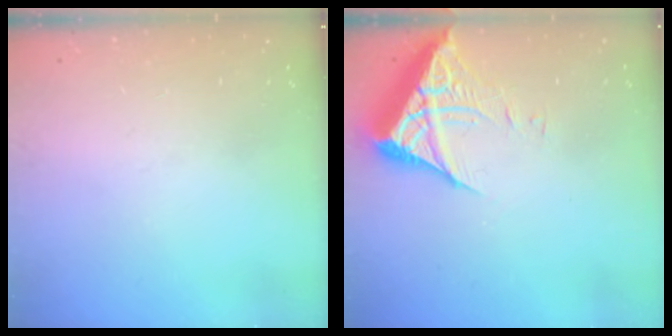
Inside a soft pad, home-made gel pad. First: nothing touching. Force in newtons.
{"total": 7.2, "press": 7.2, "slide": 0.6}